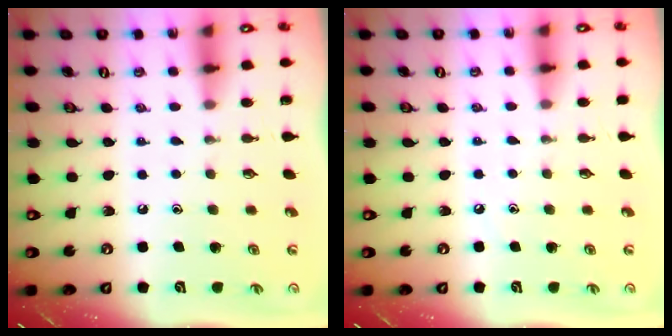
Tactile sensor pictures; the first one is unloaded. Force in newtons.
{"total": 1.5, "press": 1.5, "slide": 0.2}